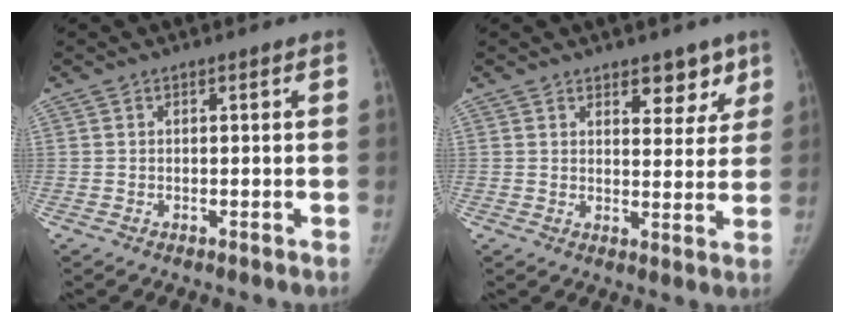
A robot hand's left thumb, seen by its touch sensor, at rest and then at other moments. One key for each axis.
{"total": 6.3, "fx": 4.2, "fy": 3.5, "fz": 3.2, "tx": -0.002, "ty": -0.025, "tz": 0.058}